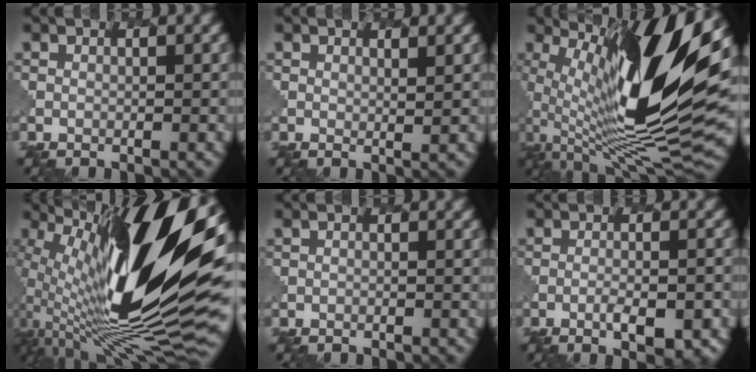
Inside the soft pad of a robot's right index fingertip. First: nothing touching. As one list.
[{"total": 1.2, "force": [1.1, 0.1, 0.5], "torque": [-0.006, -0.001, 0.021]}, {"total": 15.9, "force": [4.3, 4.9, 14.5], "torque": [-0.253, -0.006, 0.083]}, {"total": 19.3, "force": [3.8, 7.1, 17.5], "torque": [-0.304, -0.006, 0.069]}, {"total": 0.0}, {"total": 3.4, "force": [-1.4, 0.9, 3.0], "torque": [-0.054, -0.004, -0.016]}]